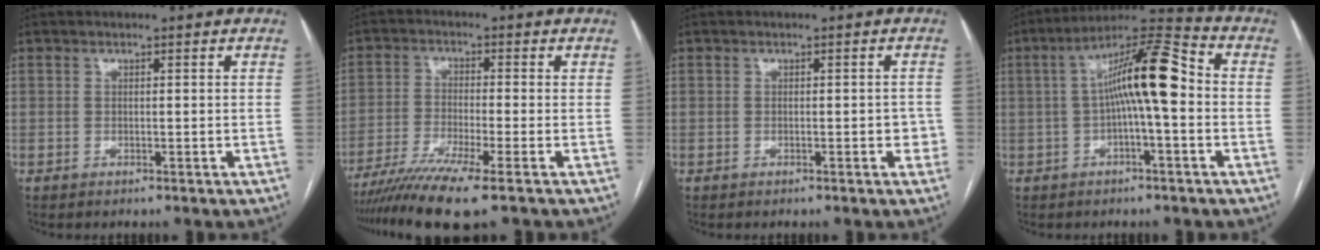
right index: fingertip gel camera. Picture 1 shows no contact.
{"total": 9.7, "force": [-7.0, -0.5, 6.7], "torque": [-0.115, -0.020, -0.118]}
{"total": 1.8, "force": [-0.5, 0.9, 1.5], "torque": [-0.012, 0.009, -0.002]}
{"total": 11.8, "force": [0.1, 1.7, 11.7], "torque": [-0.199, 0.037, -0.002]}